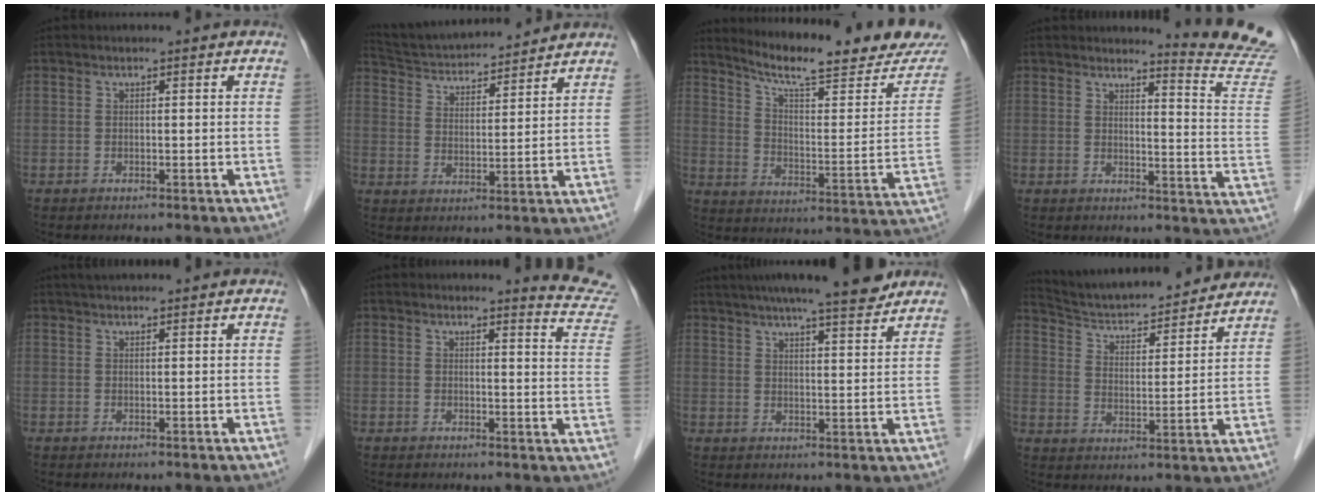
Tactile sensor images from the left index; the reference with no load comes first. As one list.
[{"total": 14.8, "force": [13.9, 2.0, 4.5], "torque": [-0.083, 0.029, 0.228]}, {"total": 21.6, "force": [19.5, 1.8, 9.2], "torque": [-0.136, -0.054, 0.263]}, {"total": 11.9, "force": [11.7, -1.8, 0.5], "torque": [-0.007, -0.128, 0.115]}, {"total": 5.5, "force": [5.0, 0.5, 2.3], "torque": [-0.032, 0.038, 0.071]}, {"total": 7.3, "force": [7.2, -0.5, 0.0], "torque": [-0.001, -0.070, 0.059]}, {"total": 14.1, "force": [12.2, 0.8, 6.9], "torque": [-0.108, 0.011, 0.168]}, {"total": 19.5, "force": [18.2, 2.8, 6.2], "torque": [-0.095, 0.008, 0.266]}]